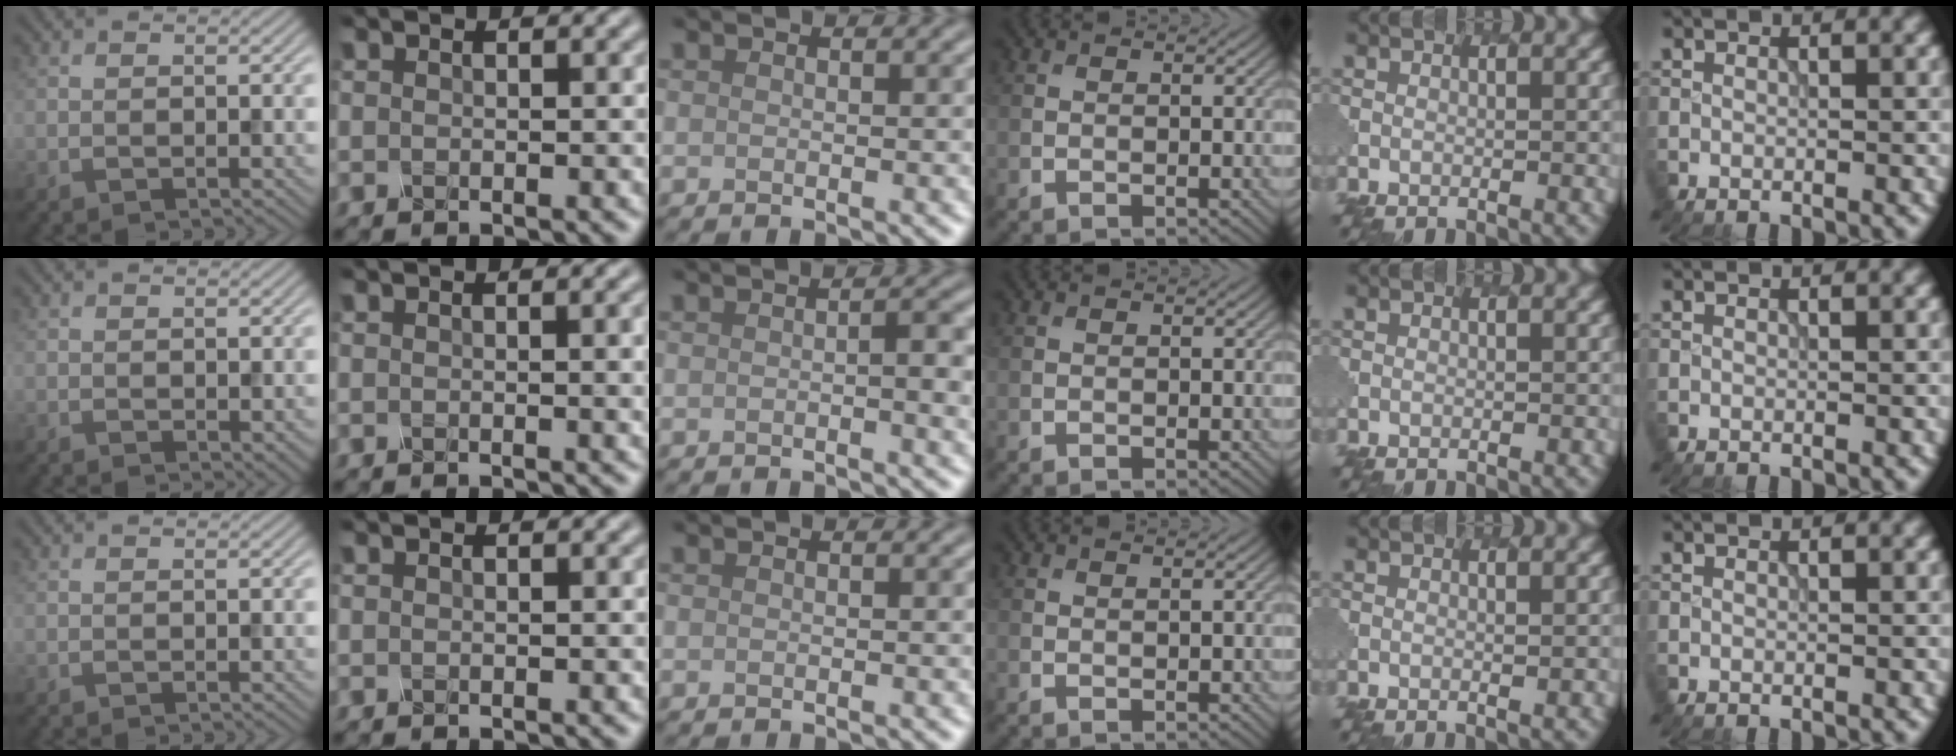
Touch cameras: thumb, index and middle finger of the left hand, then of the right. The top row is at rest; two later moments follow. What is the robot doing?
{"motion": "unscrew", "object": "spray bottle"}